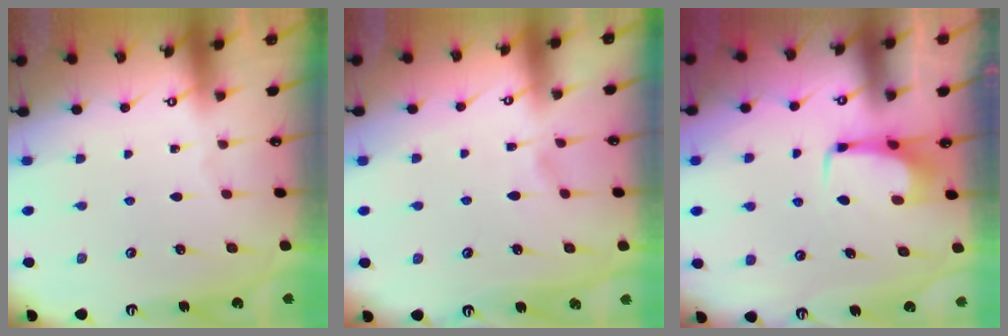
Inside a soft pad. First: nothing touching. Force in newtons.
{"total": 3.6, "press": 3.6, "slide": 0.5}
{"total": 3.2, "press": 3.2, "slide": 0.4}